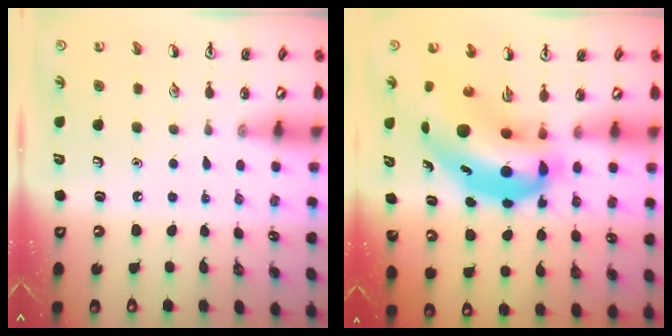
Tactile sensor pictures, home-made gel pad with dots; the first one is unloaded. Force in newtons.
{"total": 12.6, "press": 12.1, "slide": 3.6}